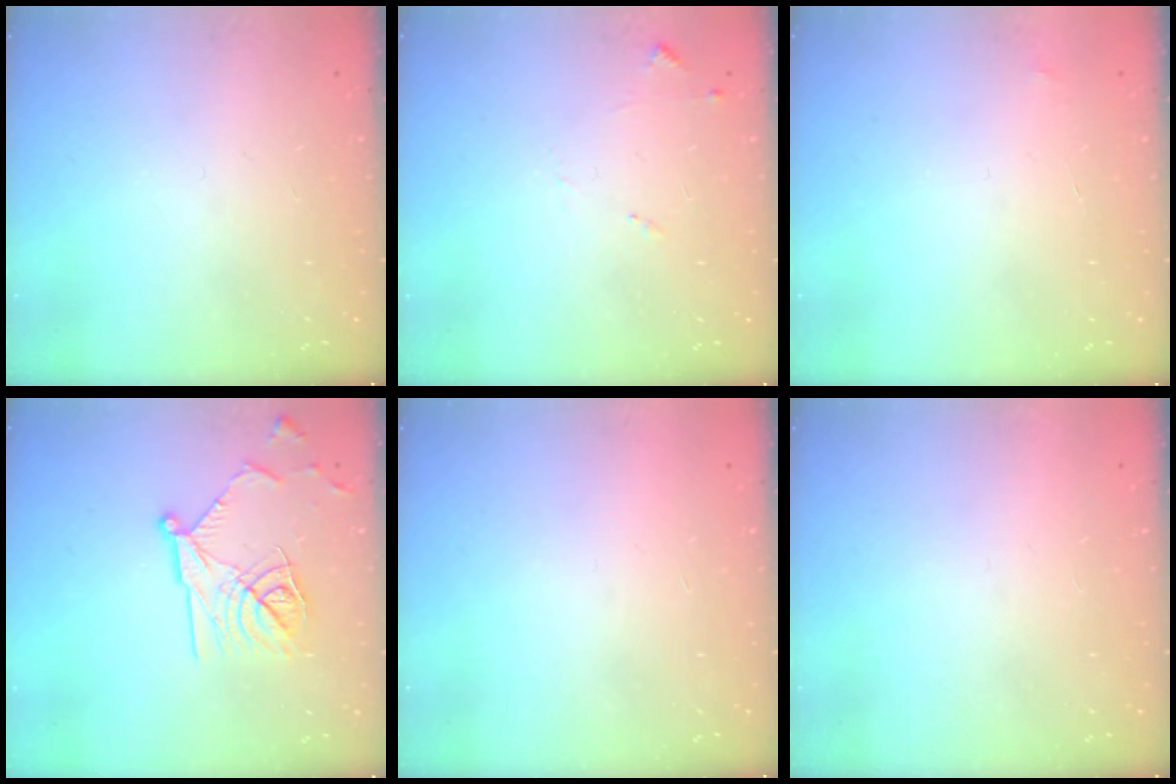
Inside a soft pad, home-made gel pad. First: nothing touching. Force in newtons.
{"total": 6.7, "press": 6.6, "slide": 0.6}
{"total": 4.0, "press": 4.0, "slide": 0.2}
{"total": 16.1, "press": 16.1, "slide": 0.6}
{"total": 1.5, "press": 1.5, "slide": 0.1}
{"total": 1.5, "press": 1.5, "slide": 0.1}